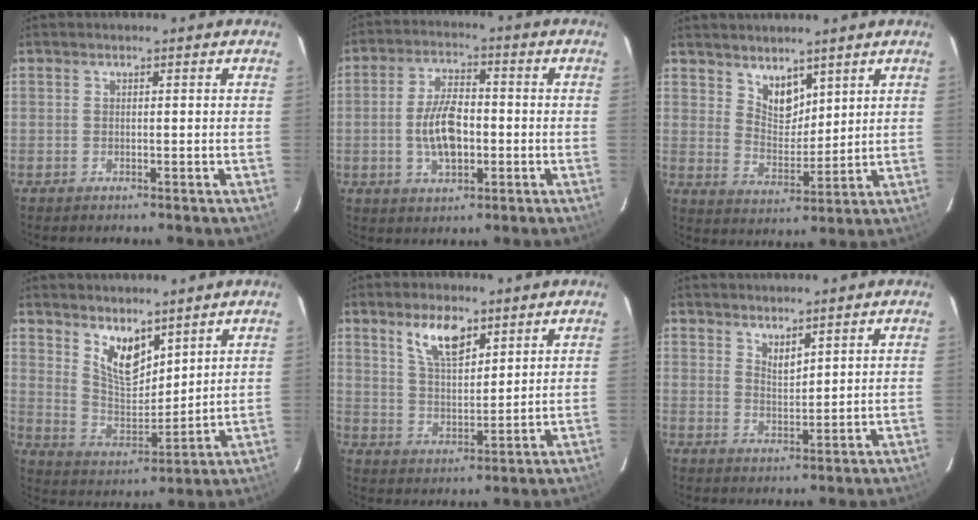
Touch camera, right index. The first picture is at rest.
{"total": 9.3, "force": [-1.6, 4.8, 7.8], "torque": [-0.152, 0.003, -0.024]}
{"total": 6.3, "force": [4.7, 3.4, 2.5], "torque": [-0.032, -0.001, 0.090]}
{"total": 8.9, "force": [6.1, 4.0, 5.2], "torque": [-0.087, -0.008, 0.122]}
{"total": 8.4, "force": [5.2, 3.5, 5.6], "torque": [-0.098, 0.006, 0.101]}
{"total": 3.2, "force": [2.7, 0.8, 1.5], "torque": [-0.023, -0.003, 0.047]}